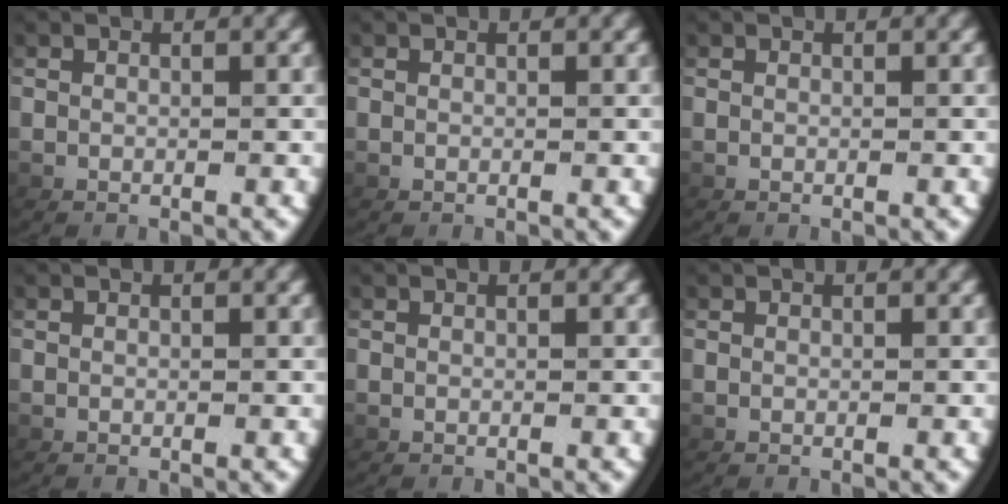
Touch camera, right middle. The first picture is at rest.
{"total": 0.0}
{"total": 0.0}
{"total": 0.0}
{"total": 0.0}
{"total": 0.0}